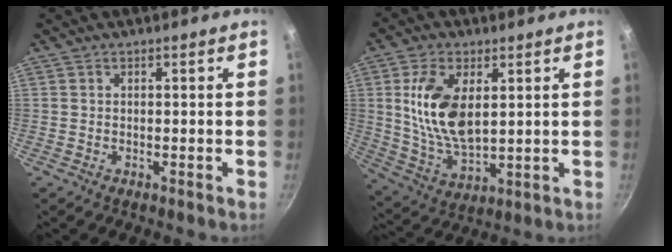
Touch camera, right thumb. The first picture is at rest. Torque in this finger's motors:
{"motor_torque": [0.55, 1.13, 1.38, 0.27, 0.47]}